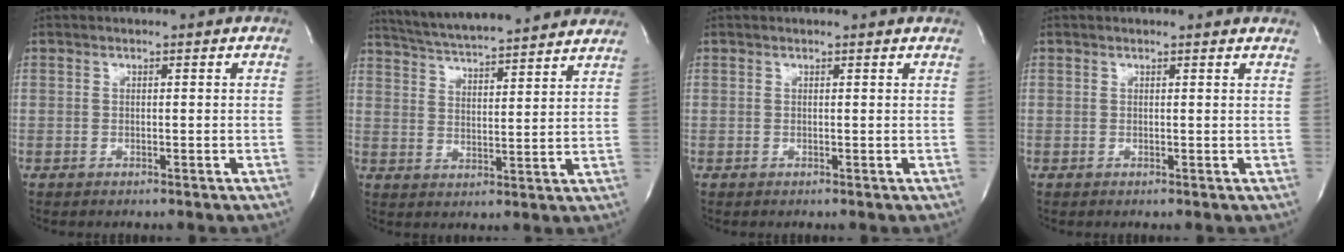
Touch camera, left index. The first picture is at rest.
{"total": 19.6, "force": [17.8, 1.7, 8.1], "torque": [-0.135, 0.024, 0.252]}
{"total": 1.6, "force": [1.5, -0.1, 0.3], "torque": [-0.017, 0.000, 0.013]}
{"total": 3.1, "force": [3.0, 0.2, 0.7], "torque": [-0.015, -0.003, 0.019]}